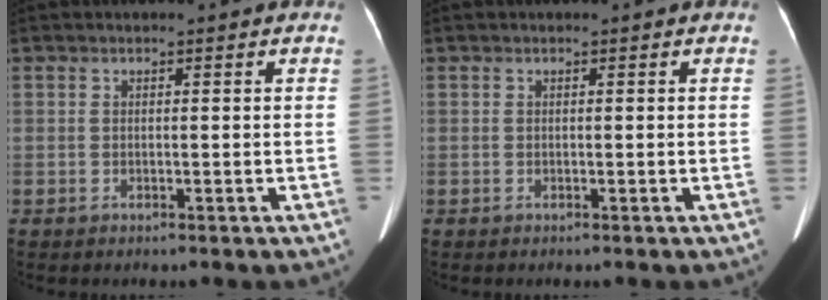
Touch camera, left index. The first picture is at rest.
{"total": 0.0}